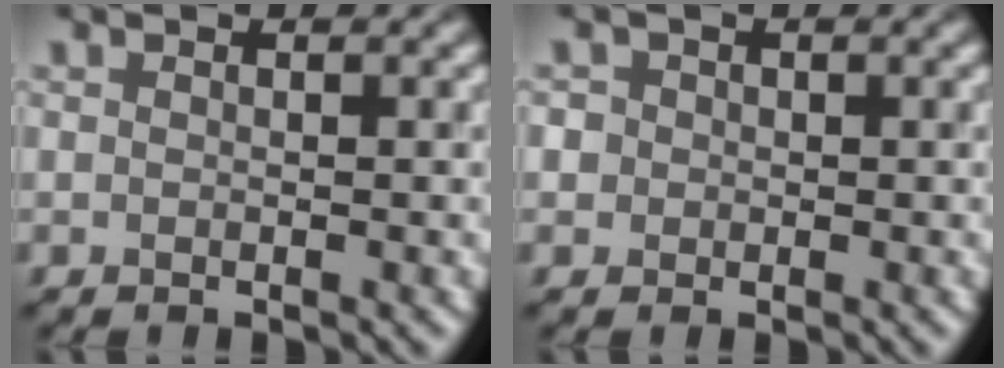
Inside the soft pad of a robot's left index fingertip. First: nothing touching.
{"total": 1.7, "force": [0.3, 1.6, 0.6], "torque": [-0.002, 0.008, -0.001]}